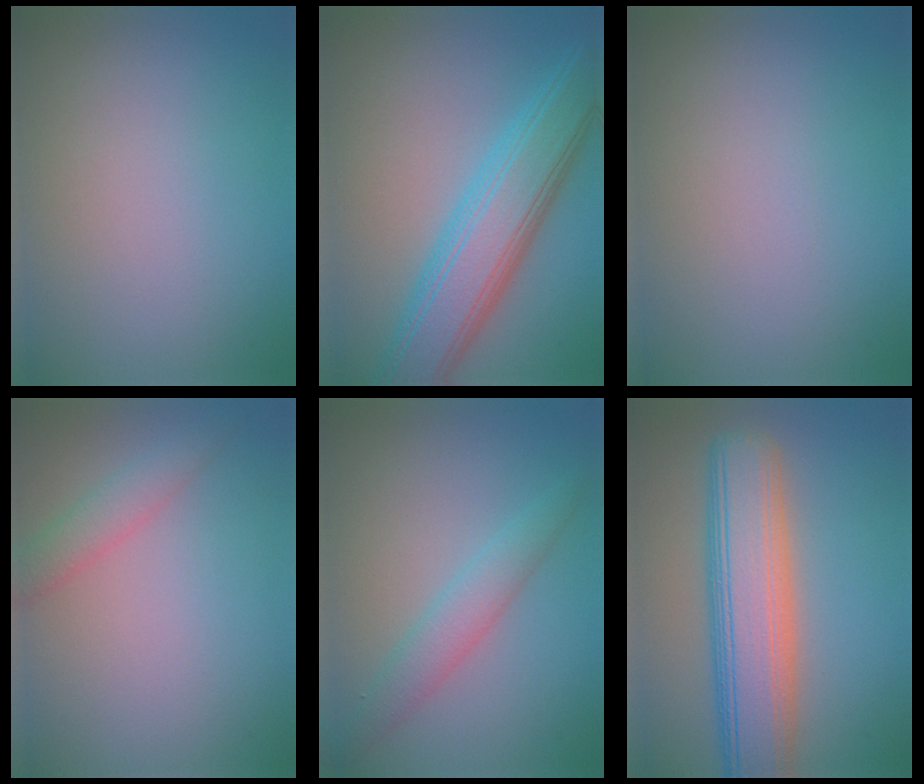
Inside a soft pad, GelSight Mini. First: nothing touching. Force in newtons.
{"total": 8.2, "press": 8.2, "slide": 0.1}
{"total": 0.0}
{"total": 2.2, "press": 2.2, "slide": 0.2}
{"total": 2.8, "press": 2.8, "slide": 0.0}
{"total": 9.4, "press": 9.4, "slide": 0.6}